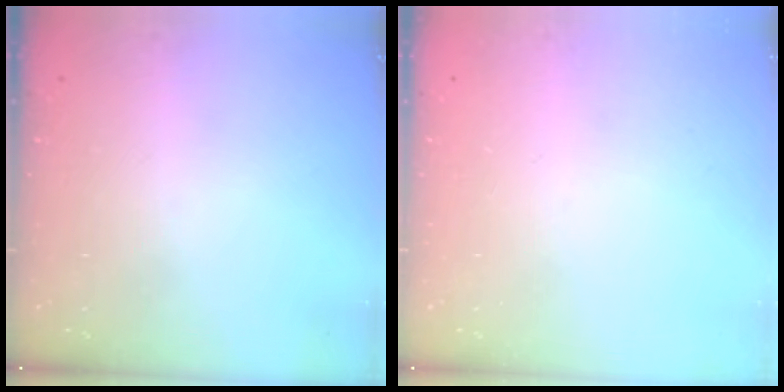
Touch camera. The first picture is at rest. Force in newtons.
{"total": 0.0}